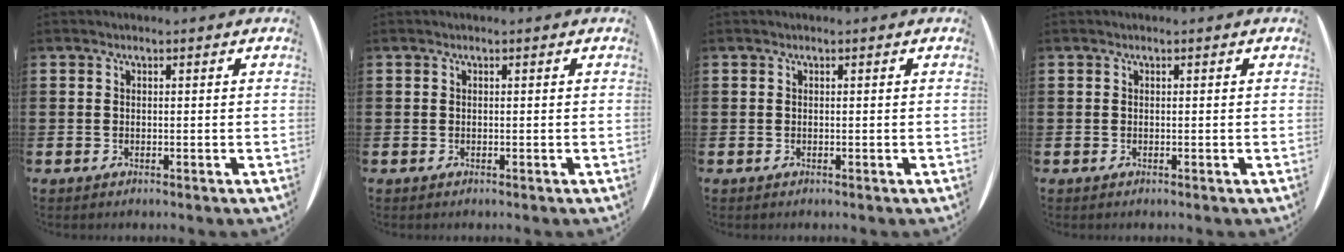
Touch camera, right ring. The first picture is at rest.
{"total": 0.0}
{"total": 0.0}
{"total": 0.0}